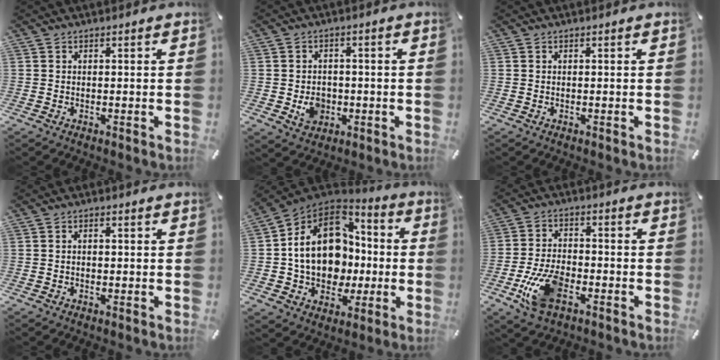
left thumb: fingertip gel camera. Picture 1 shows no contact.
{"total": 5.8, "force": [-1.3, 5.1, 2.5], "torque": [-0.025, 0.000, -0.023]}
{"total": 0.0}
{"total": 1.4, "force": [-0.1, 0.9, 1.1], "torque": [-0.022, 0.004, -0.003]}
{"total": 18.4, "force": [0.2, 15.0, 10.7], "torque": [-0.211, 0.009, 0.010]}
{"total": 11.0, "force": [-4.6, 6.1, 7.8], "torque": [-0.170, 0.011, -0.084]}